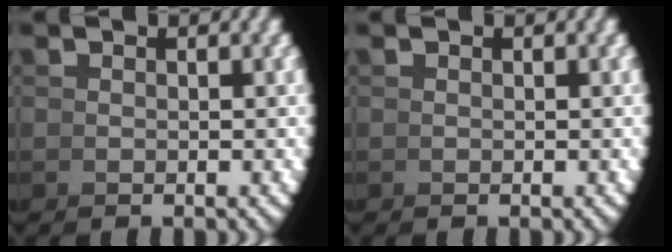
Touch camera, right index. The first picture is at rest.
{"total": 0.0}